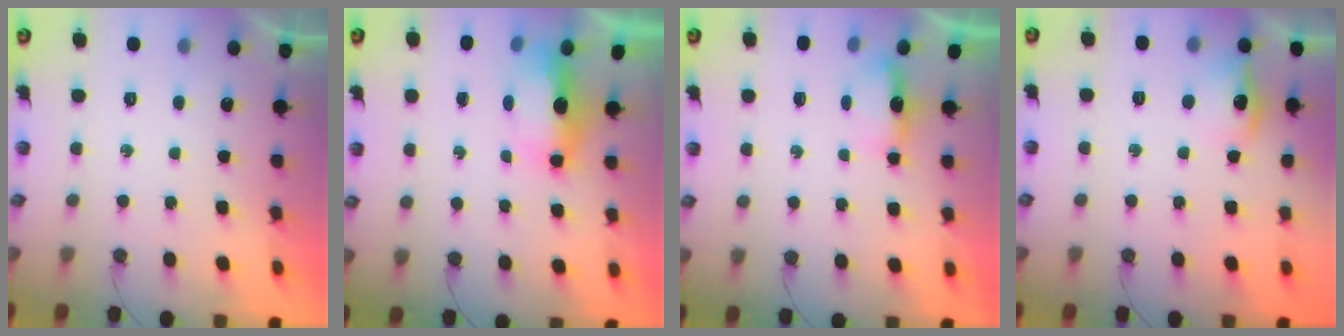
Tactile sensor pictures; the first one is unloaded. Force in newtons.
{"total": 15.8, "press": 9.3, "slide": 12.8}
{"total": 3.5, "press": 3.3, "slide": 1.0}
{"total": 10.0, "press": 10.0, "slide": 0.9}